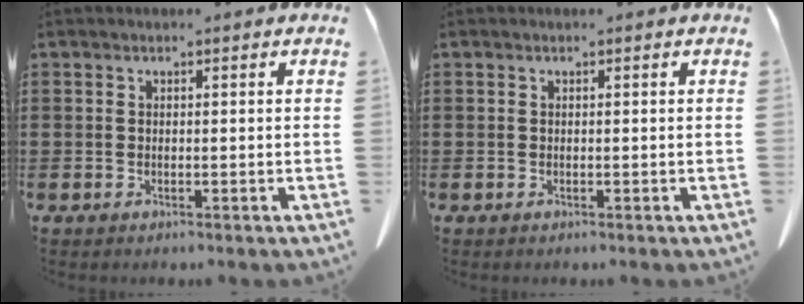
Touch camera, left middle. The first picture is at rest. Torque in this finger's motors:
{"motor_torque": [0.00, 0.00, 0.00, 0.00]}